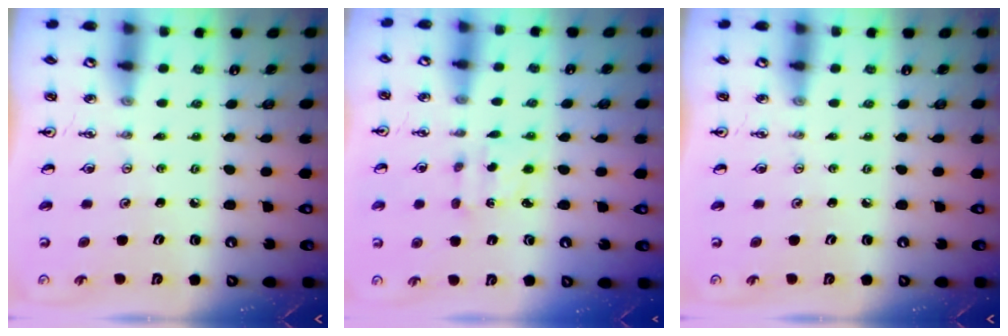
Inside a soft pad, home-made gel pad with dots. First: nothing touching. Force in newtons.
{"total": 2.1, "press": 2.0, "slide": 0.7}
{"total": 0.0}